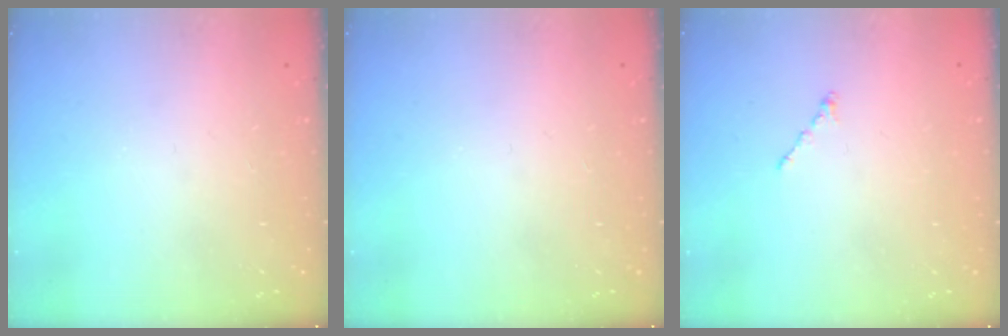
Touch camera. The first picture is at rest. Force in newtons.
{"total": 0.0}
{"total": 0.0}